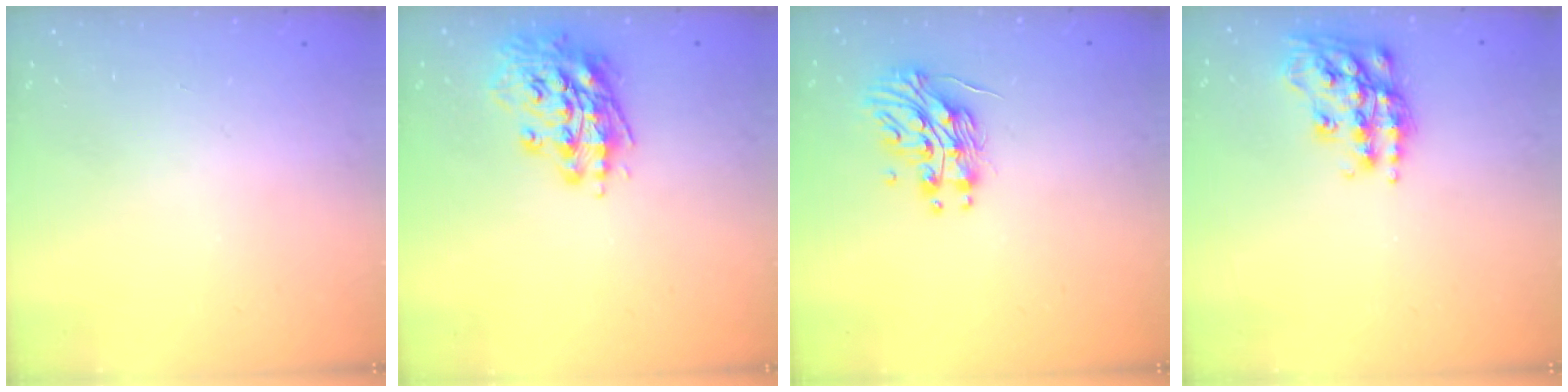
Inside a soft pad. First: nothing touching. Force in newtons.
{"total": 14.8, "press": 14.6, "slide": 2.5}
{"total": 13.2, "press": 13.2, "slide": 0.8}
{"total": 17.4, "press": 17.3, "slide": 1.2}